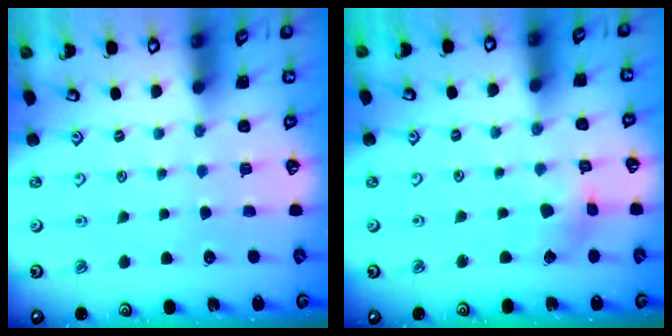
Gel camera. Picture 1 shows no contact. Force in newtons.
{"total": 4.0, "press": 3.9, "slide": 0.4}